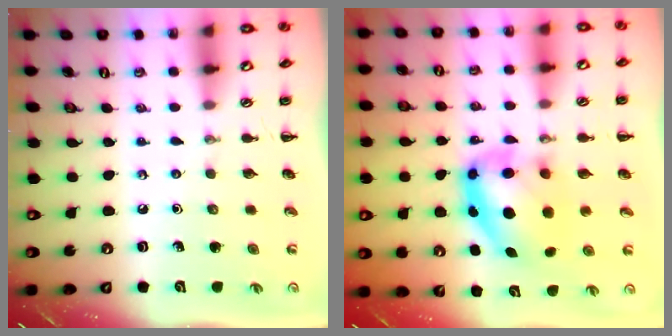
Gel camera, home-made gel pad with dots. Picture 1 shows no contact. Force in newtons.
{"total": 9.6, "press": 9.4, "slide": 2.1}